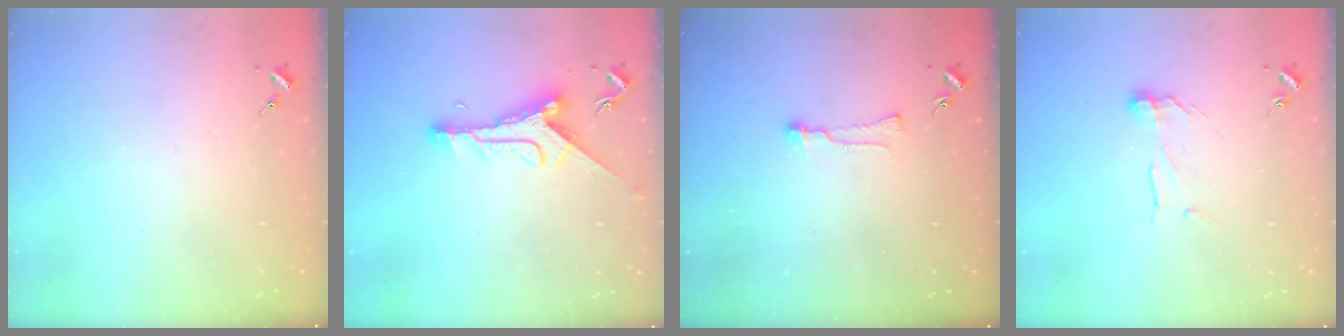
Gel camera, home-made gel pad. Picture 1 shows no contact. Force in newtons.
{"total": 10.1, "press": 10.1, "slide": 0.2}
{"total": 5.2, "press": 5.1, "slide": 0.4}
{"total": 7.0, "press": 7.0, "slide": 0.3}